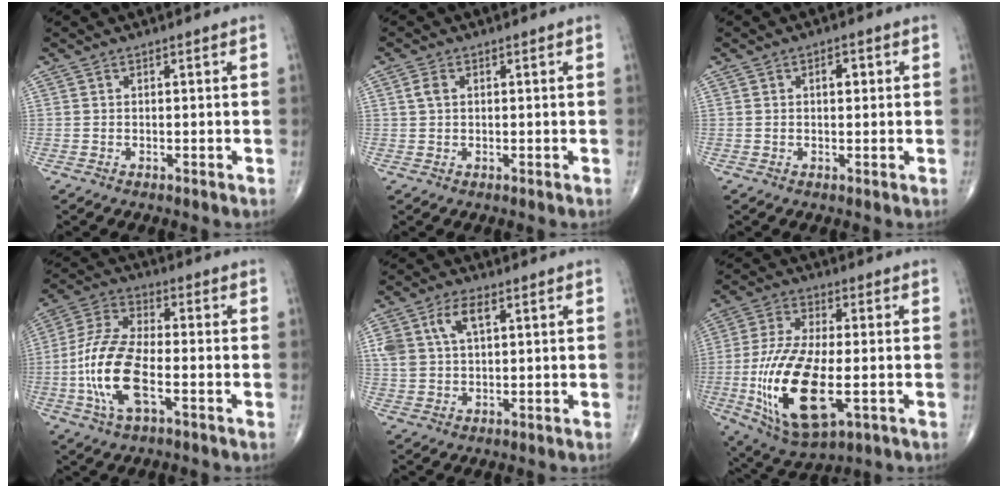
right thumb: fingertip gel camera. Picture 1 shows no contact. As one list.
[{"total": 2.0, "force": [0.5, 1.3, 1.4], "torque": [-0.029, 0.005, 0.010]}, {"total": 2.4, "force": [0.5, 1.3, 1.9], "torque": [-0.026, 0.008, 0.005]}, {"total": 14.1, "force": [-3.7, 5.8, 12.3], "torque": [-0.269, 0.019, -0.073]}, {"total": 7.9, "force": [3.0, 4.3, 5.9], "torque": [-0.122, 0.004, 0.059]}, {"total": 19.0, "force": [-4.0, 8.0, 16.8], "torque": [-0.340, -0.008, -0.056]}]